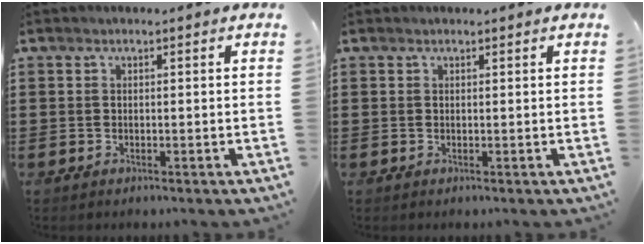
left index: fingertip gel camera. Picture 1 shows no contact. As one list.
[{"total": 0.0}]